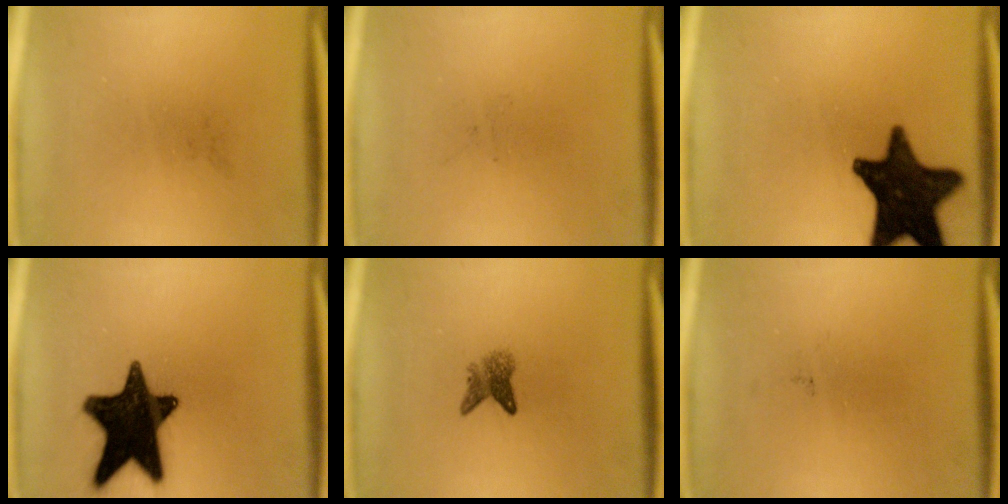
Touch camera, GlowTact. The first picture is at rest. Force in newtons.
{"total": 0.0}
{"total": 16.8}
{"total": 18.1}
{"total": 2.6}
{"total": 0.0}